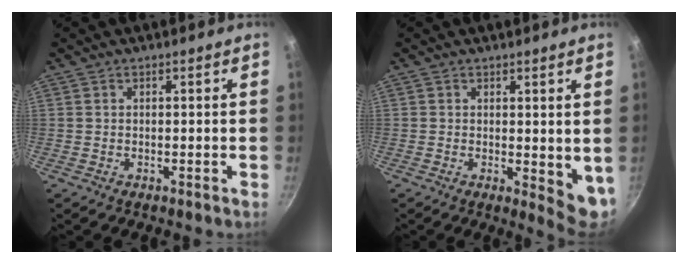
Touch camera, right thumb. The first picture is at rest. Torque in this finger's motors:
{"motor_torque": [-0.16, 0.81, -0.23, -0.05, 0.19]}